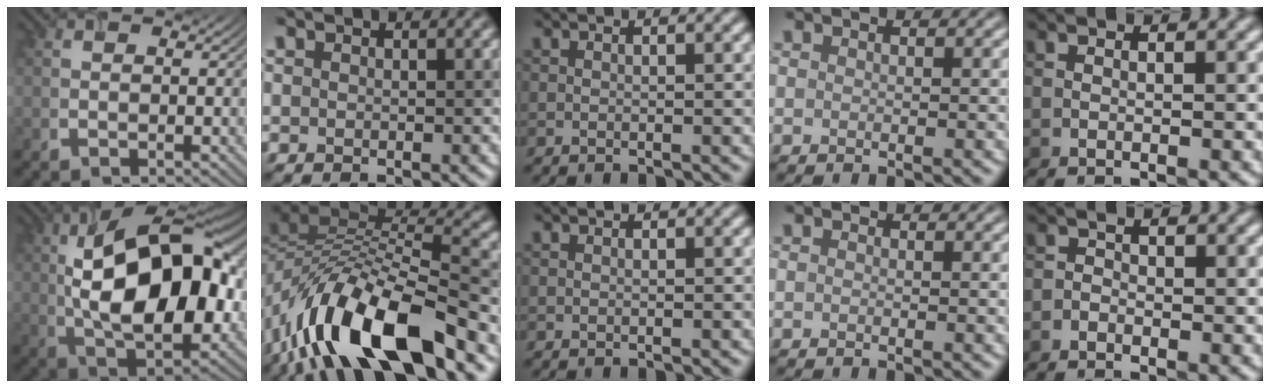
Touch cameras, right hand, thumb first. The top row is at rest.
{"thumb": {"total": 18.2, "force": [2.2, 9.4, 15.4], "torque": [-0.255, 0.016, 0.023]}, "index": {"total": 13.6, "force": [-7.6, 4.9, 10.1], "torque": [-0.178, 0.014, -0.143]}, "little": {"total": 0.5, "force": [-0.4, 0.3, 0.0], "torque": [0.004, 0.004, -0.008]}}